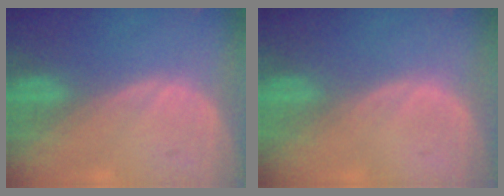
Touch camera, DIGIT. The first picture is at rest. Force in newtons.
{"total": 0.0}